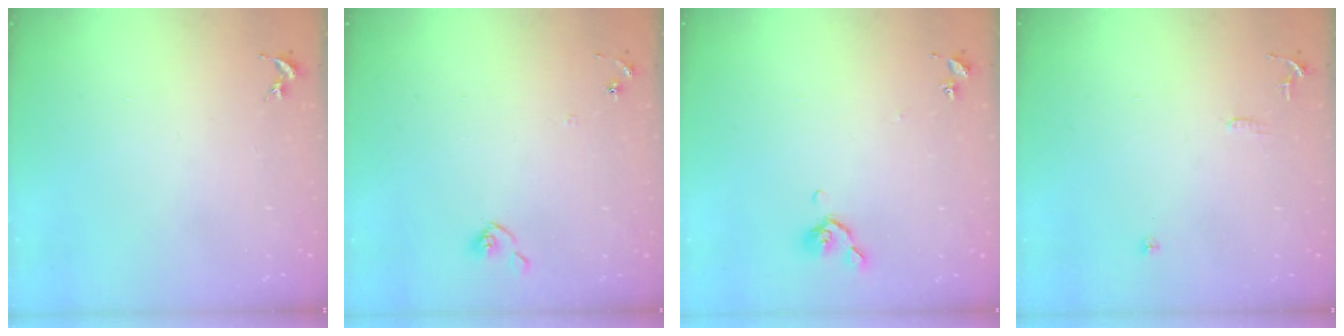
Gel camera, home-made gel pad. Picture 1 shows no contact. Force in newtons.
{"total": 6.1, "press": 6.1, "slide": 0.5}
{"total": 5.6, "press": 5.6, "slide": 0.9}
{"total": 7.1, "press": 7.1, "slide": 0.7}